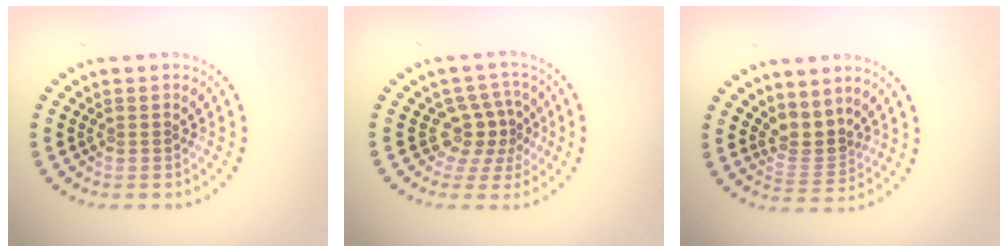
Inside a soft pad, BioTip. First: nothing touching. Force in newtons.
{"total": 3.2, "press": 2.3, "slide": 2.2}
{"total": 2.6, "press": 1.9, "slide": 1.8}